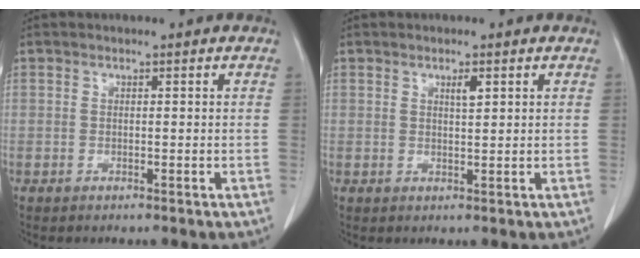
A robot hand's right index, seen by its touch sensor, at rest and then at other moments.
{"total": 1.5, "force": [0.8, 0.2, 1.3], "torque": [-0.023, -0.003, 0.012]}